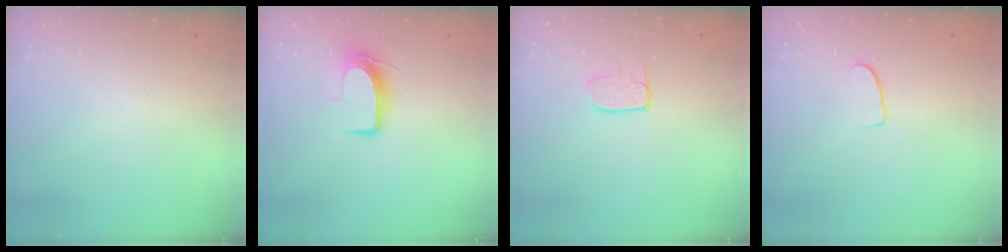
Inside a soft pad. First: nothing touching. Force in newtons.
{"total": 9.1, "press": 9.0, "slide": 1.1}
{"total": 6.8, "press": 6.7, "slide": 0.4}
{"total": 6.8, "press": 6.8, "slide": 0.6}